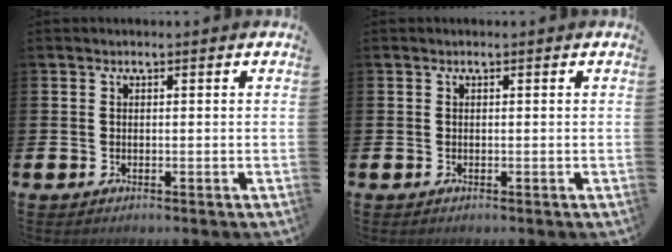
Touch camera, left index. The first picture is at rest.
{"total": 0.0}